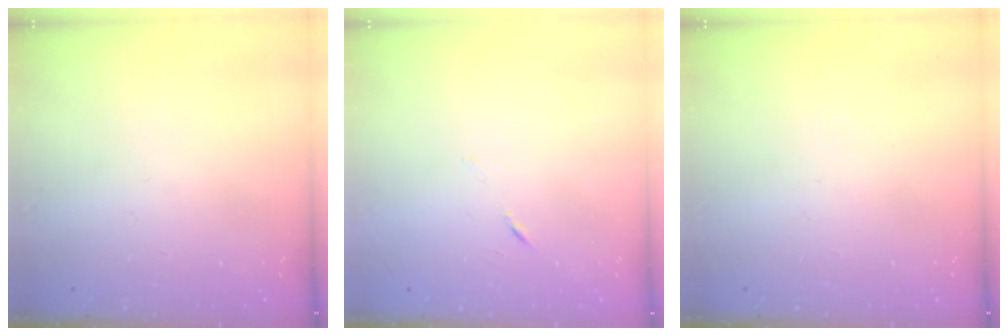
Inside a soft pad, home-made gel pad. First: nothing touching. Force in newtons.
{"total": 3.7, "press": 3.6, "slide": 0.9}
{"total": 0.0}